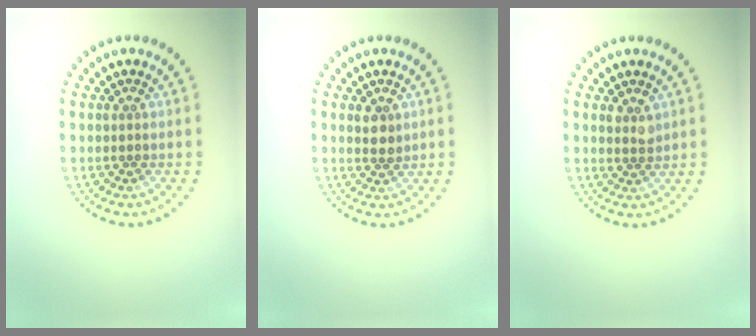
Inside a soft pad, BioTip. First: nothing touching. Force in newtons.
{"total": 1.6, "press": 1.5, "slide": 0.6}
{"total": 1.4, "press": 1.2, "slide": 0.7}